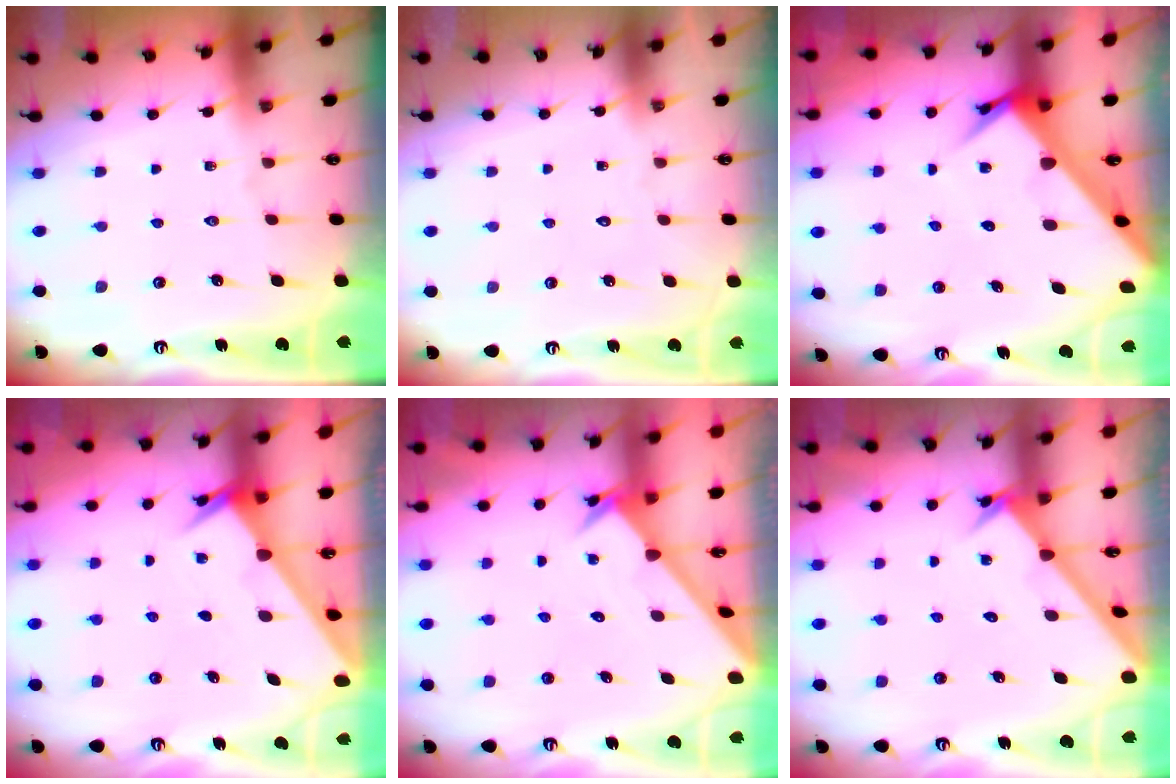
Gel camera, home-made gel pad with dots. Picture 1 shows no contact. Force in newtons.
{"total": 1.6, "press": 1.6, "slide": 0.1}
{"total": 5.6, "press": 5.6, "slide": 0.3}
{"total": 2.0, "press": 2.0, "slide": 0.1}
{"total": 2.5, "press": 2.5, "slide": 0.2}
{"total": 2.1, "press": 2.1, "slide": 0.2}